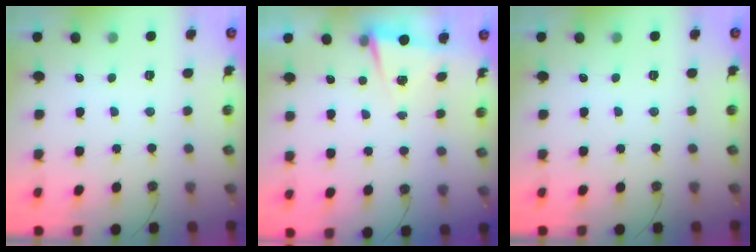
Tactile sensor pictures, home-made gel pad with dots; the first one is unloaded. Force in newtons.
{"total": 2.8, "press": 1.8, "slide": 2.2}
{"total": 0.0}